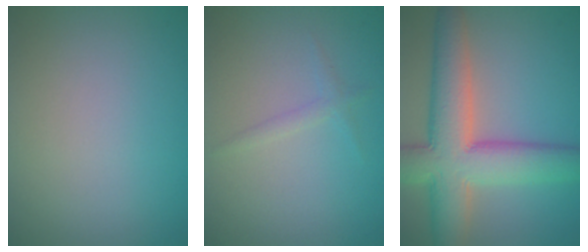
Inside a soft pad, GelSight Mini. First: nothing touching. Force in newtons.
{"total": 1.0, "press": 1.0, "slide": 0.1}
{"total": 9.9, "press": 9.8, "slide": 0.7}